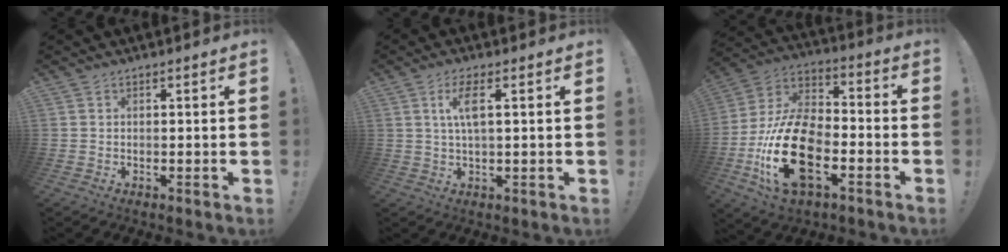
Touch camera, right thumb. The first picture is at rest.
{"total": 5.8, "force": [1.5, 1.2, 5.5], "torque": [-0.103, 0.001, 0.023]}
{"total": 23.2, "force": [-8.0, 13.1, 17.4], "torque": [-0.356, 0.034, -0.130]}